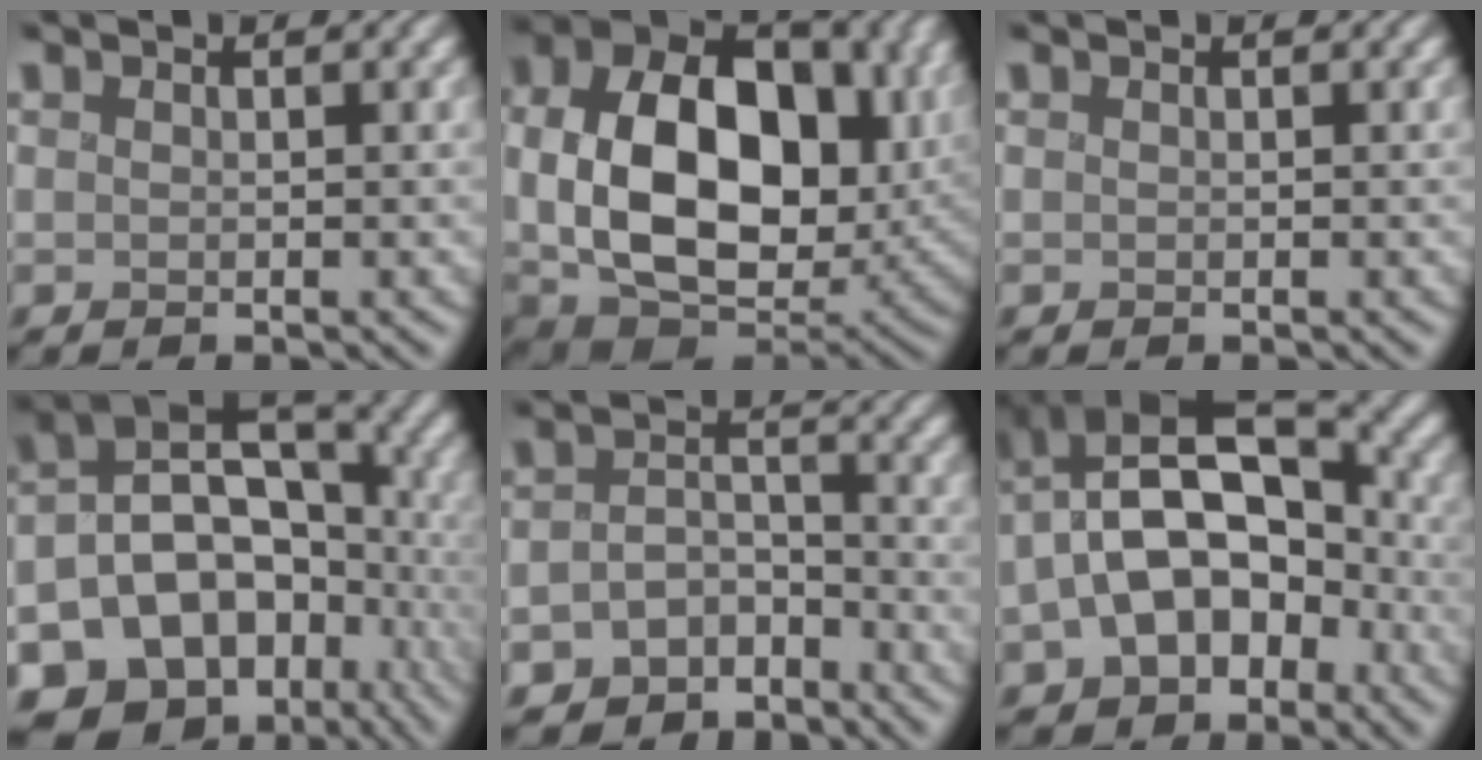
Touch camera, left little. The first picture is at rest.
{"total": 17.1, "force": [0.5, 11.8, 12.3], "torque": [-0.222, -0.013, 0.011]}
{"total": 0.0}
{"total": 16.9, "force": [-6.4, 11.9, 10.2], "torque": [-0.169, -0.003, -0.087]}
{"total": 5.0, "force": [-4.1, 2.5, 1.2], "torque": [-0.007, 0.001, -0.076]}
{"total": 14.1, "force": [-1.9, 9.9, 9.9], "torque": [-0.156, -0.004, -0.024]}